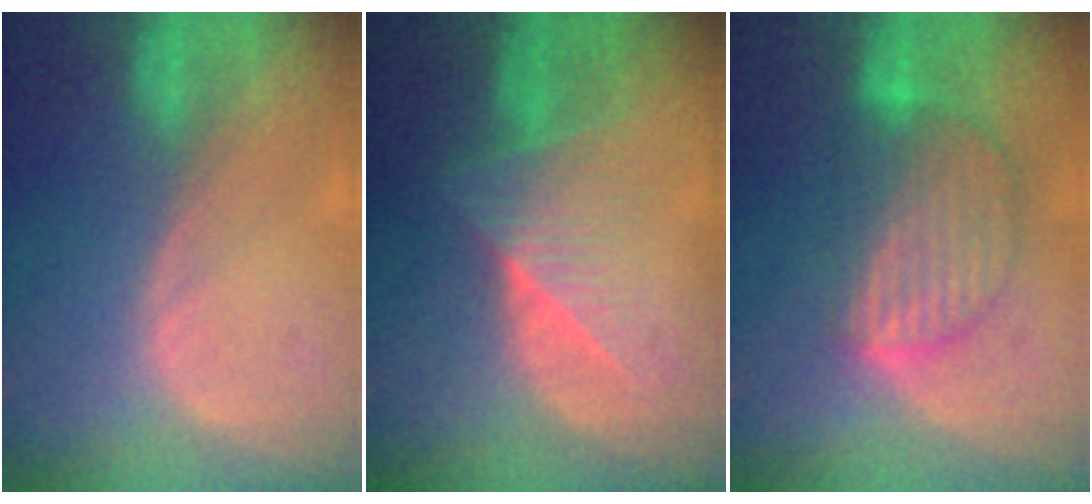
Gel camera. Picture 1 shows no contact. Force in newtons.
{"total": 6.5, "press": 6.0, "slide": 2.7}
{"total": 9.0, "press": 7.8, "slide": 4.6}